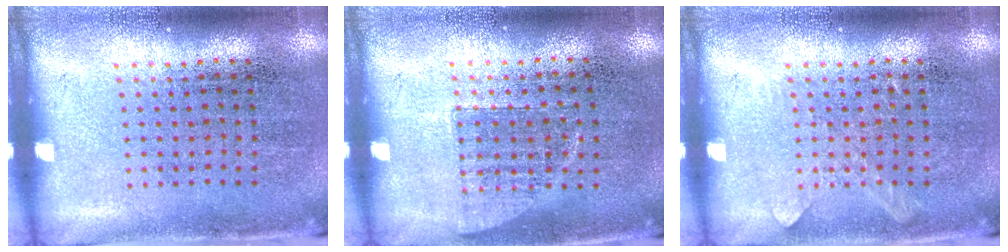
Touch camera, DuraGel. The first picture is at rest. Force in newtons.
{"total": 0.7, "press": 0.7, "slide": 0.1}
{"total": 0.8, "press": 0.8, "slide": 0.2}